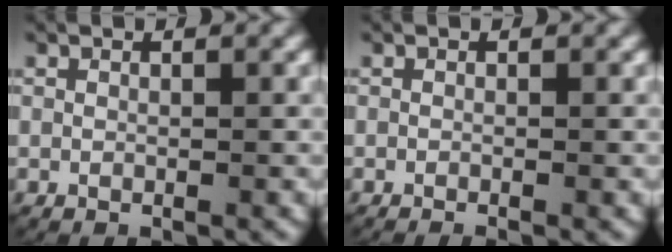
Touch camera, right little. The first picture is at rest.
{"total": 0.7, "force": [-0.7, 0.0, 0.2], "torque": [-0.005, -0.003, -0.010]}